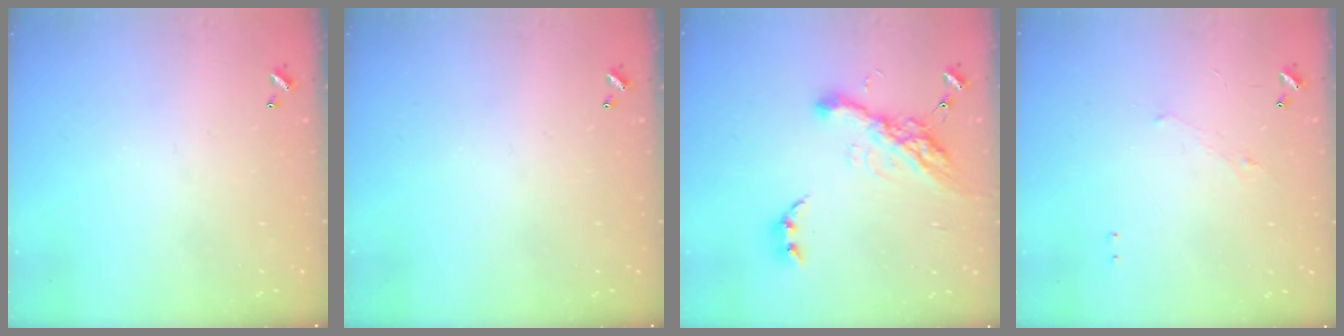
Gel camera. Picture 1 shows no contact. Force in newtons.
{"total": 0.0}
{"total": 15.2, "press": 15.1, "slide": 1.6}
{"total": 1.3, "press": 1.2, "slide": 0.6}